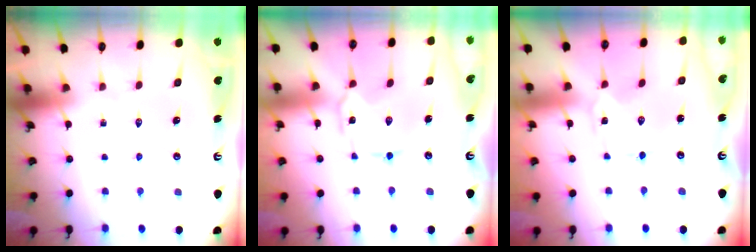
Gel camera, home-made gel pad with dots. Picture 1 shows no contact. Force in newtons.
{"total": 2.6, "press": 2.6, "slide": 0.3}
{"total": 0.0}